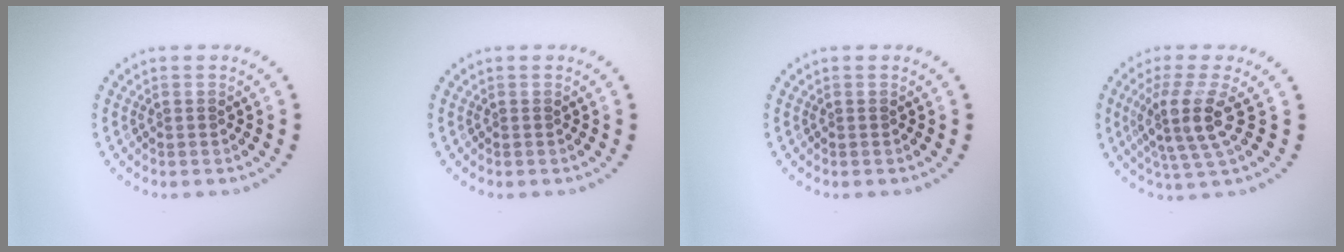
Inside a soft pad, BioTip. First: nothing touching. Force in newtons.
{"total": 0.0}
{"total": 0.0}
{"total": 4.1, "press": 3.1, "slide": 2.7}